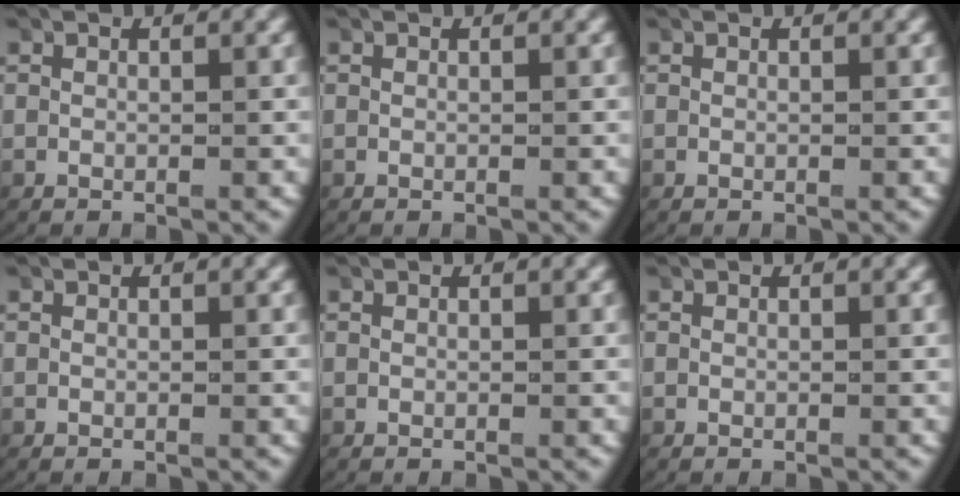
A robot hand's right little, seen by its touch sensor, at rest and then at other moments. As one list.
[{"total": 0.0}, {"total": 0.0}, {"total": 0.0}, {"total": 0.0}, {"total": 0.0}]